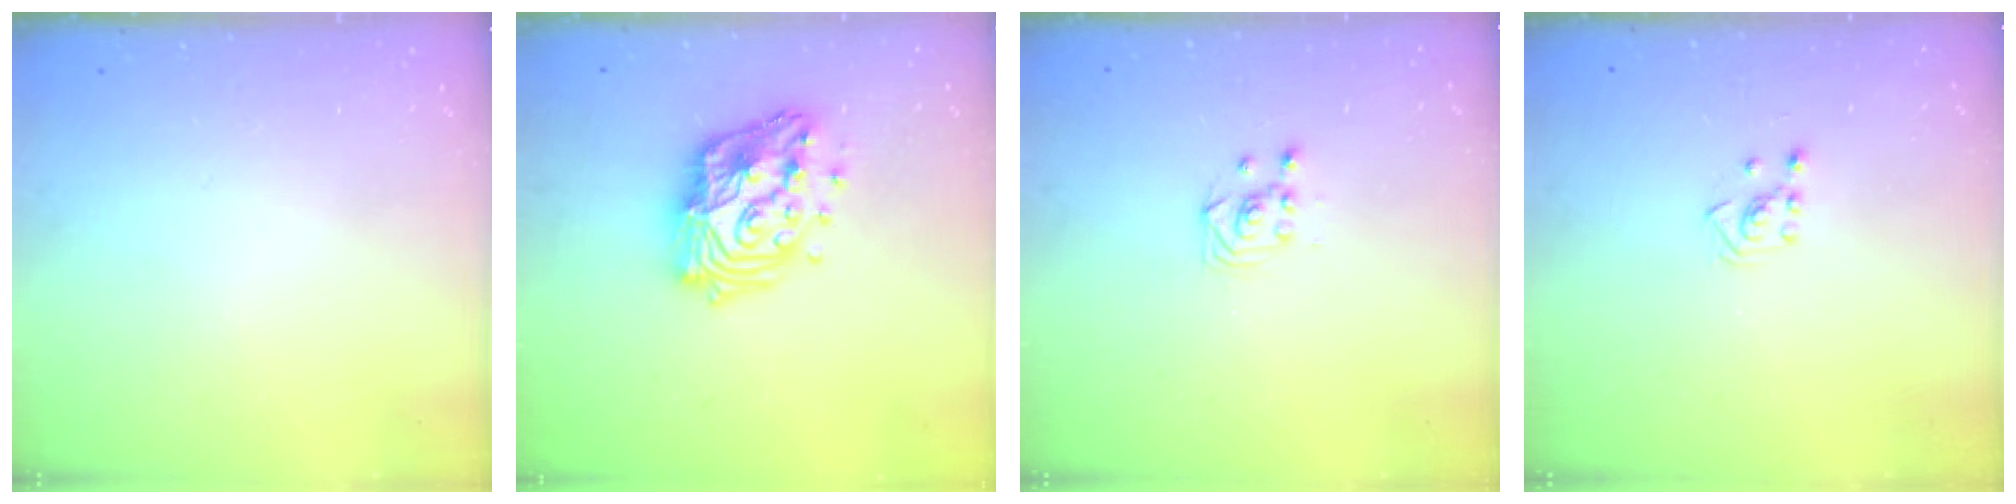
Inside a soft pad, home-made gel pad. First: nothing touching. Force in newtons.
{"total": 15.9, "press": 15.9, "slide": 1.0}
{"total": 3.4, "press": 3.4, "slide": 0.5}
{"total": 2.3, "press": 2.2, "slide": 0.7}